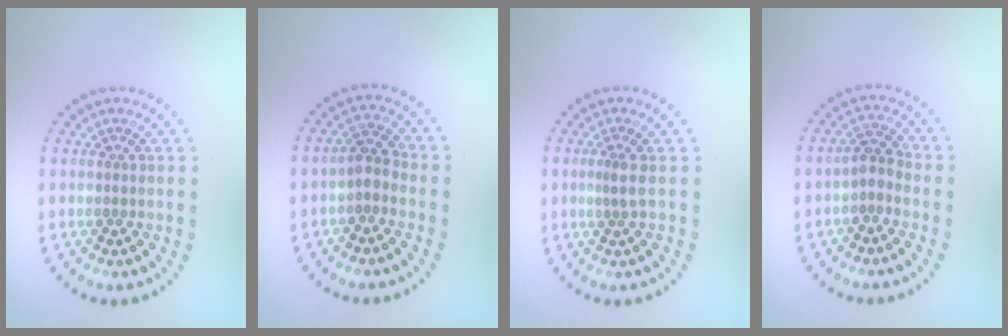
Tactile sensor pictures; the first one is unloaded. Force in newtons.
{"total": 1.9, "press": 1.7, "slide": 0.9}
{"total": 1.2, "press": 0.7, "slide": 1.0}
{"total": 1.8, "press": 1.5, "slide": 1.0}